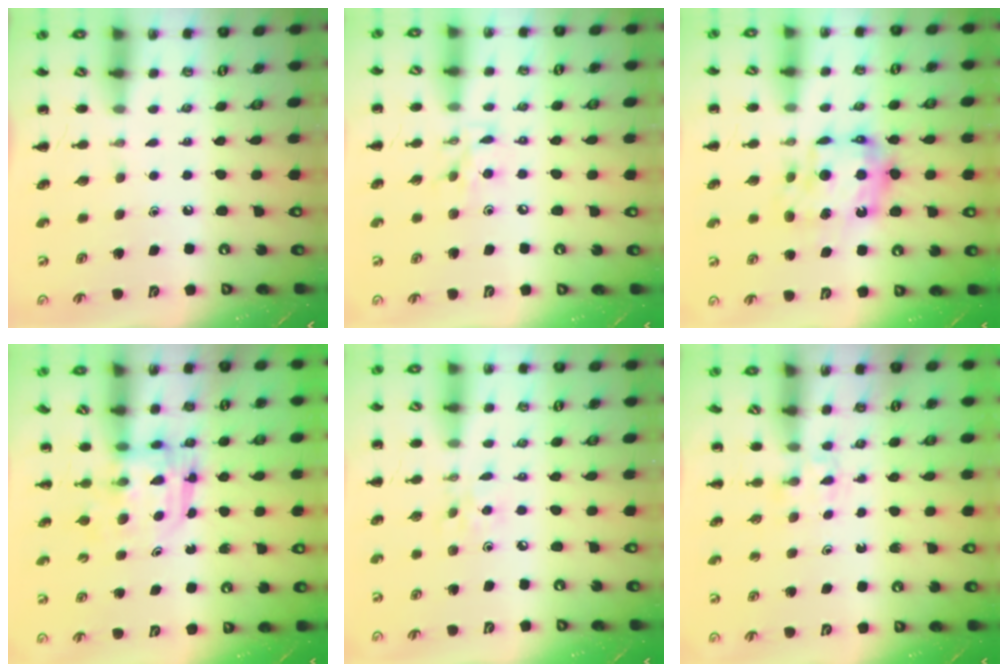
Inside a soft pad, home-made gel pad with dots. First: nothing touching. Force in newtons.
{"total": 7.8, "press": 7.8, "slide": 0.6}
{"total": 11.7, "press": 11.6, "slide": 1.4}
{"total": 3.3, "press": 3.3, "slide": 0.2}
{"total": 3.6, "press": 3.4, "slide": 1.2}
{"total": 1.4, "press": 1.2, "slide": 0.8}